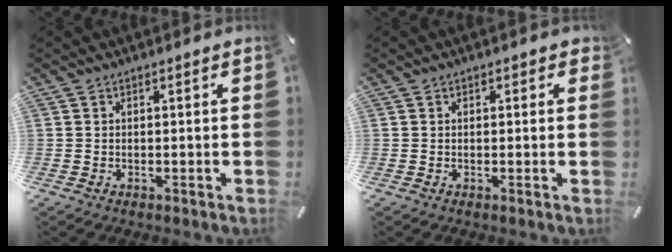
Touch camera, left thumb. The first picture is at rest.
{"total": 0.7, "force": [0.3, 0.6, 0.3], "torque": [0.002, 0.002, 0.003]}